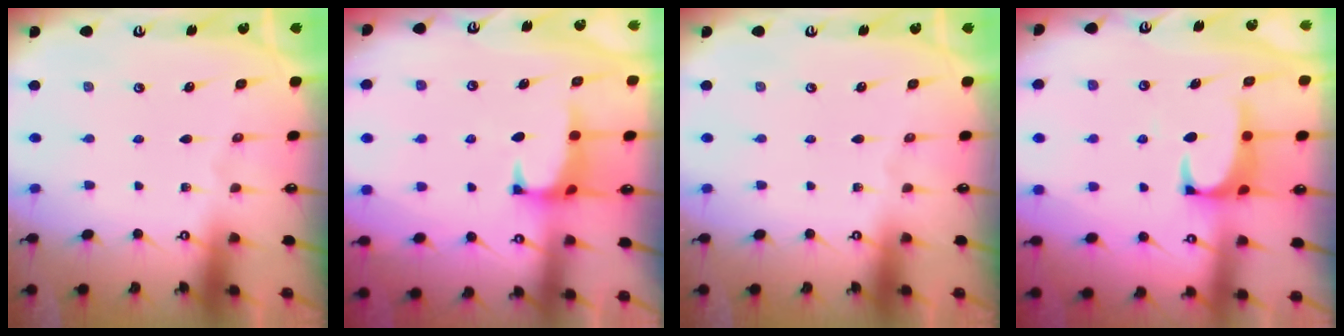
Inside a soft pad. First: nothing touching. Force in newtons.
{"total": 0.8, "press": 0.6, "slide": 0.5}
{"total": 0.0}
{"total": 1.5, "press": 1.4, "slide": 0.5}